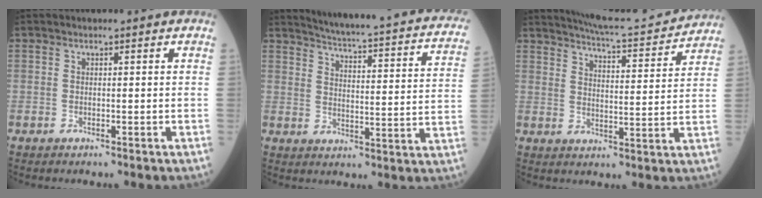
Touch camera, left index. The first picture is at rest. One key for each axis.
{"total": 24.8, "fx": 22.0, "fy": 2.1, "fz": 11.3, "tx": -0.159, "ty": -0.058, "tz": 0.255}
{"total": 14.1, "fx": 13.6, "fy": 0.4, "fz": 3.8, "tx": -0.064, "ty": -0.008, "tz": 0.181}